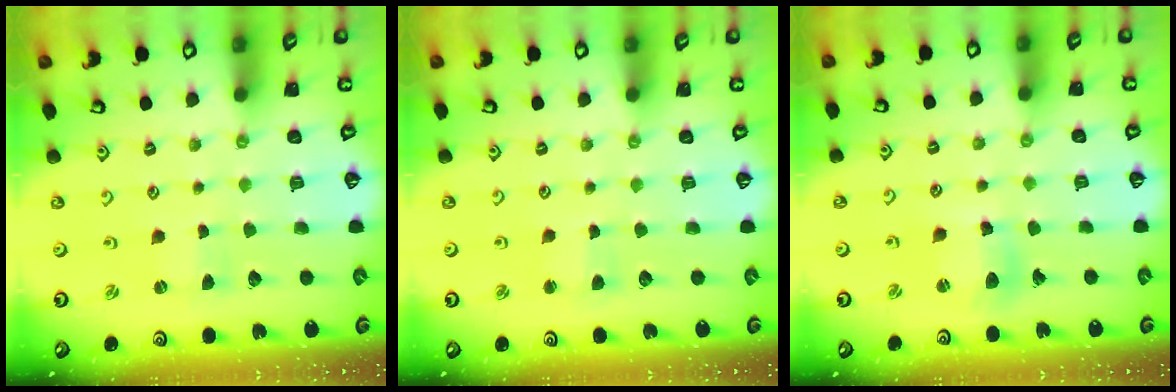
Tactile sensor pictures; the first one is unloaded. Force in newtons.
{"total": 2.7, "press": 2.6, "slide": 0.4}
{"total": 8.7, "press": 8.6, "slide": 1.1}